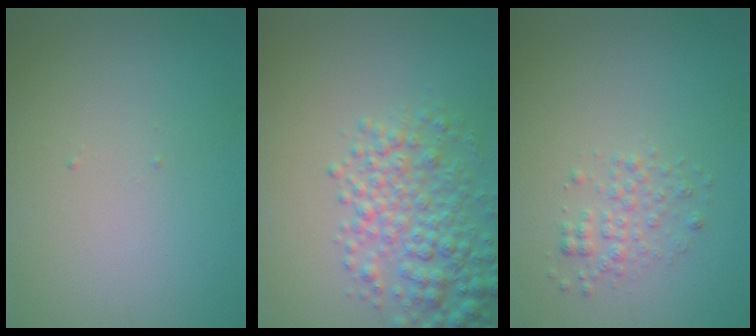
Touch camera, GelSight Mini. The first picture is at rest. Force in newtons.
{"total": 5.3, "press": 5.3, "slide": 0.1}
{"total": 1.8, "press": 1.8, "slide": 0.1}